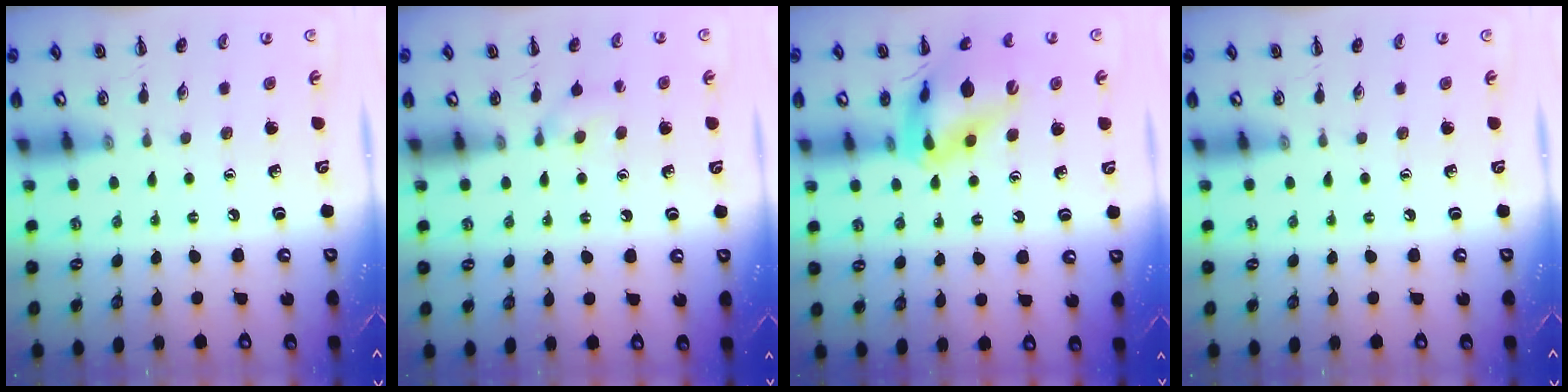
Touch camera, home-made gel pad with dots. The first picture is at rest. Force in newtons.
{"total": 6.6, "press": 6.4, "slide": 1.7}
{"total": 14.9, "press": 14.7, "slide": 2.4}
{"total": 0.0}